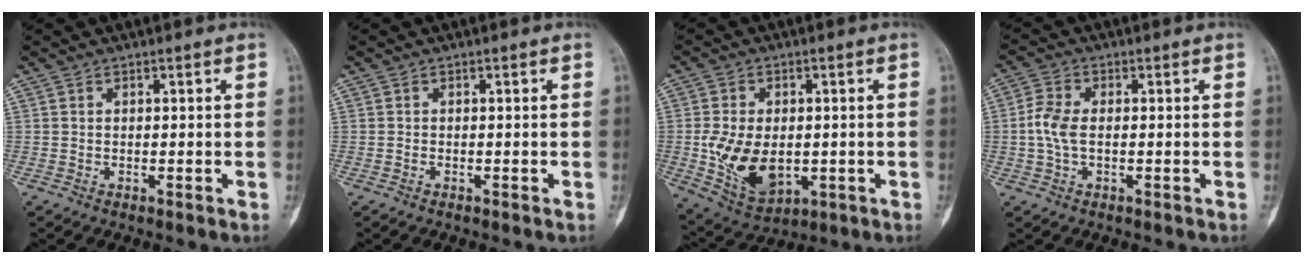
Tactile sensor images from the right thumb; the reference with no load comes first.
{"total": 0.0}
{"total": 12.3, "force": [-1.3, 7.8, 9.4], "torque": [-0.157, -0.004, -0.005]}
{"total": 5.2, "force": [-0.3, 2.8, 4.3], "torque": [-0.104, 0.011, -0.011]}